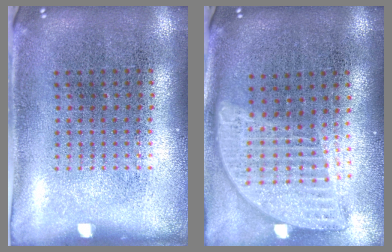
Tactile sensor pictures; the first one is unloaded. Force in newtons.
{"total": 1.9, "press": 1.6, "slide": 1.2}